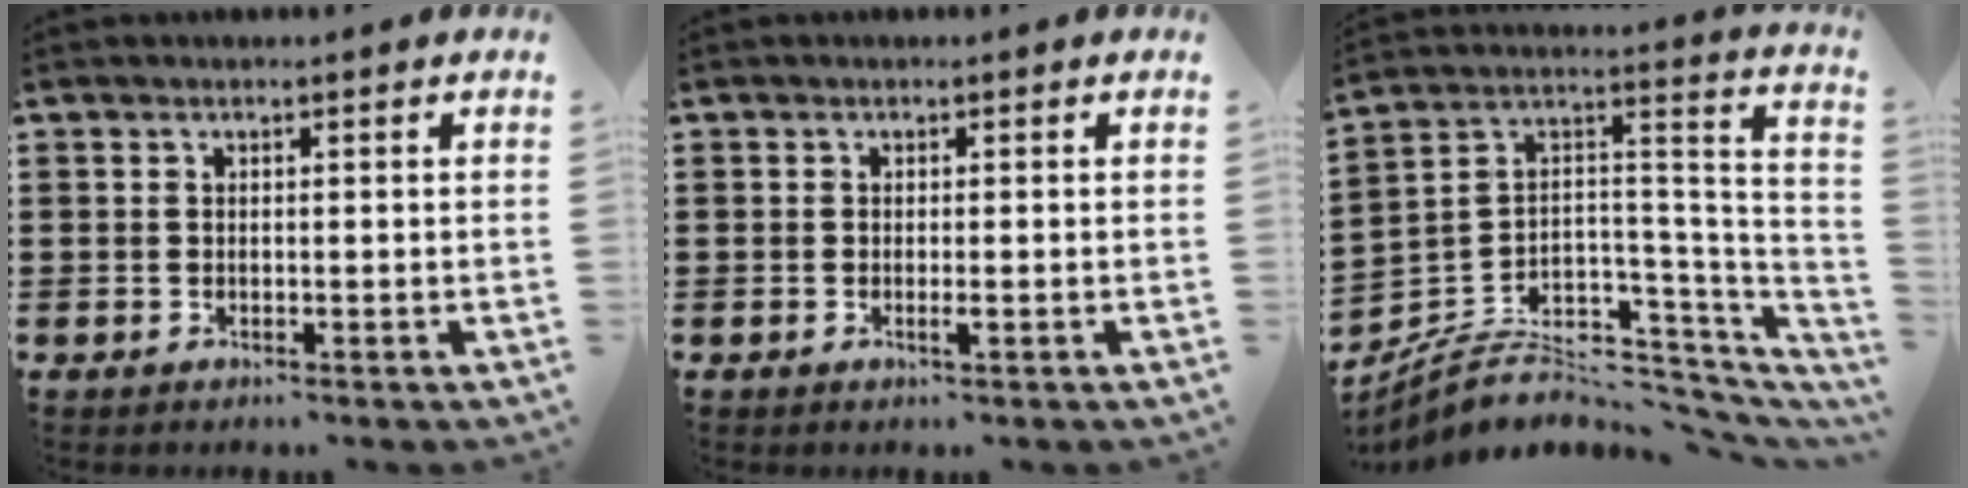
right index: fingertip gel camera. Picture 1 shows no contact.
{"total": 0.9, "force": [-0.3, 0.1, 0.9], "torque": [-0.023, -0.006, -0.008]}
{"total": 6.2, "force": [-3.0, 4.2, 3.4], "torque": [-0.081, -0.013, -0.056]}